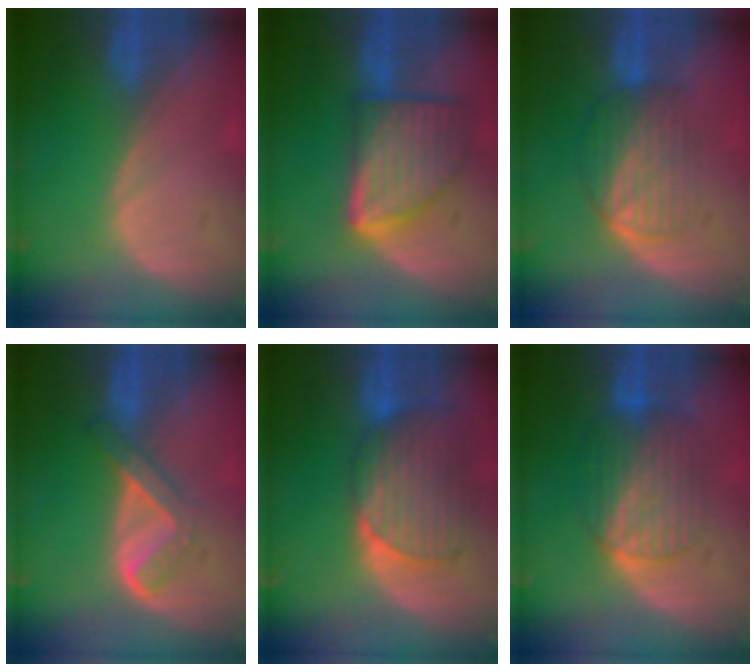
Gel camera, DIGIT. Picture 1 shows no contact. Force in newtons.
{"total": 9.4, "press": 9.3, "slide": 0.6}
{"total": 6.2, "press": 6.0, "slide": 1.5}
{"total": 5.2, "press": 4.4, "slide": 2.9}
{"total": 9.1, "press": 8.3, "slide": 3.7}
{"total": 7.1, "press": 7.1, "slide": 0.2}